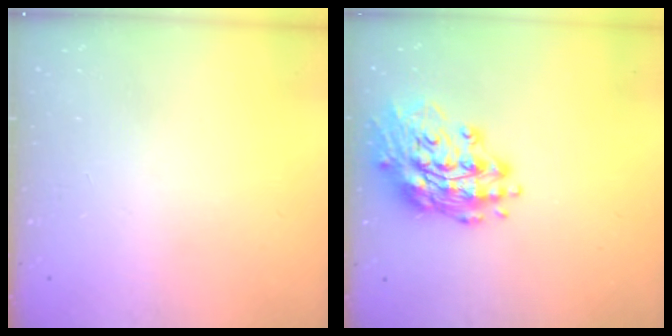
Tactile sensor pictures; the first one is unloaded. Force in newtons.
{"total": 16.9, "press": 16.6, "slide": 3.1}